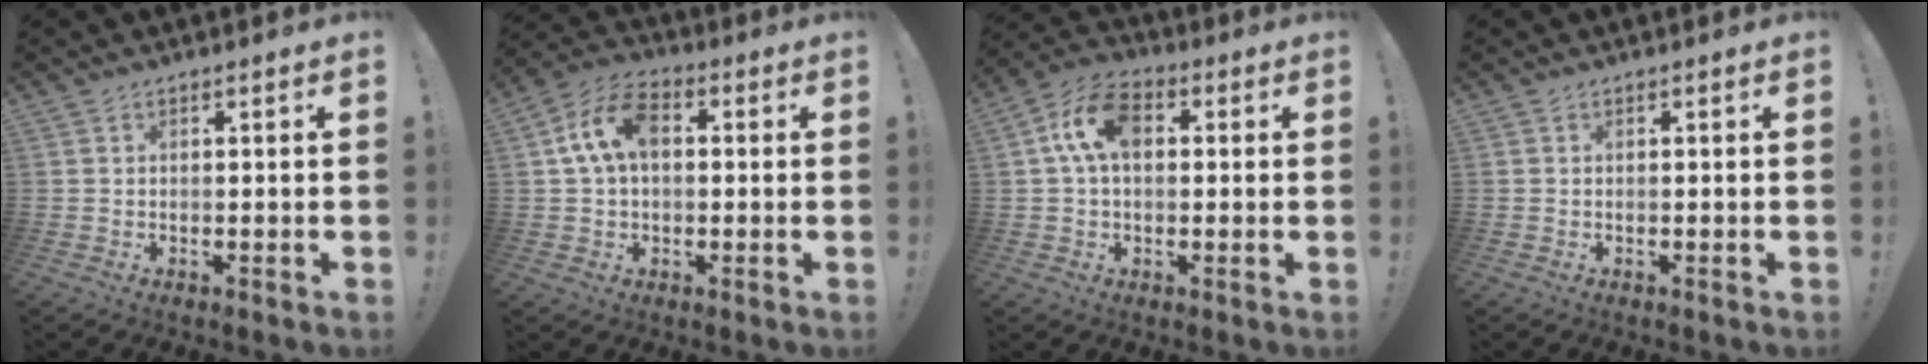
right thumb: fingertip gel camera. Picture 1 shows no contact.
{"total": 11.5, "force": [2.4, 7.5, 8.3], "torque": [-0.162, 0.016, 0.048]}
{"total": 11.4, "force": [2.4, 7.4, 8.3], "torque": [-0.162, 0.015, 0.048]}
{"total": 0.0}